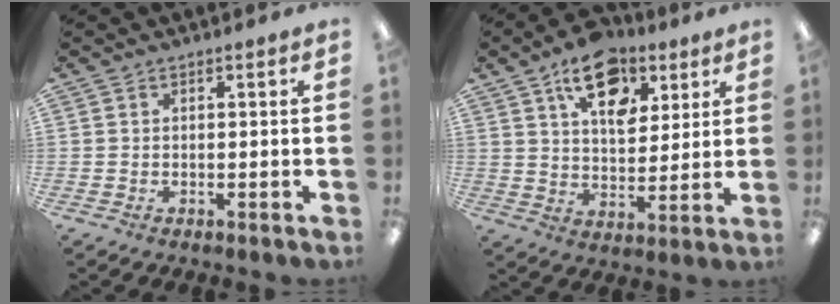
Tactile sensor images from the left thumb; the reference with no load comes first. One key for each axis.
{"total": 14.7, "fx": 8.4, "fy": 8.6, "fz": 8.5, "tx": -0.116, "ty": -0.030, "tz": 0.147}